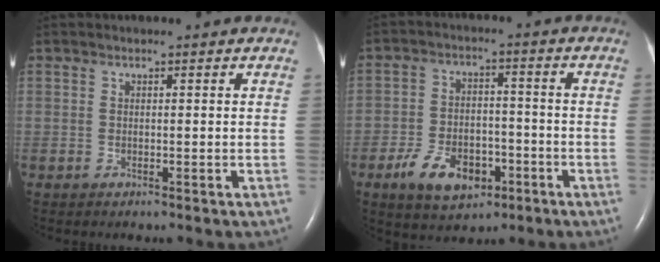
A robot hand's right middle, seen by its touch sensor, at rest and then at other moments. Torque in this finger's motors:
{"motor_torque": [0.35, -0.38, 0.08, 0.02]}